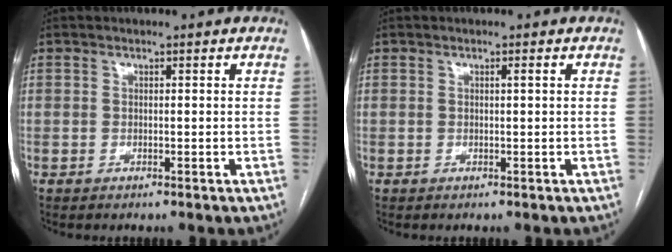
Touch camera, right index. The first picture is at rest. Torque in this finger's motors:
{"motor_torque": [0.17, 0.01, 0.01, 0.01]}